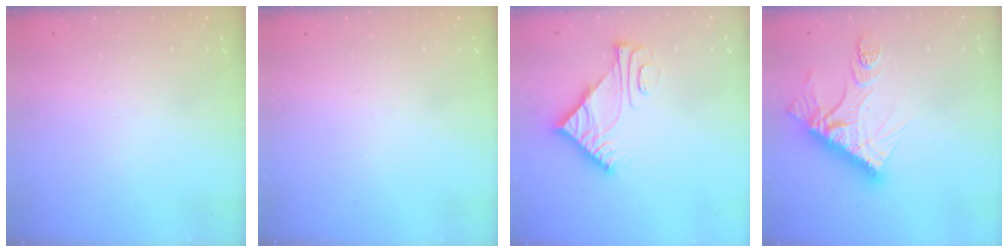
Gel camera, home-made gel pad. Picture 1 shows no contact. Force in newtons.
{"total": 0.0}
{"total": 6.8, "press": 6.8, "slide": 0.1}
{"total": 14.0, "press": 14.0, "slide": 1.2}